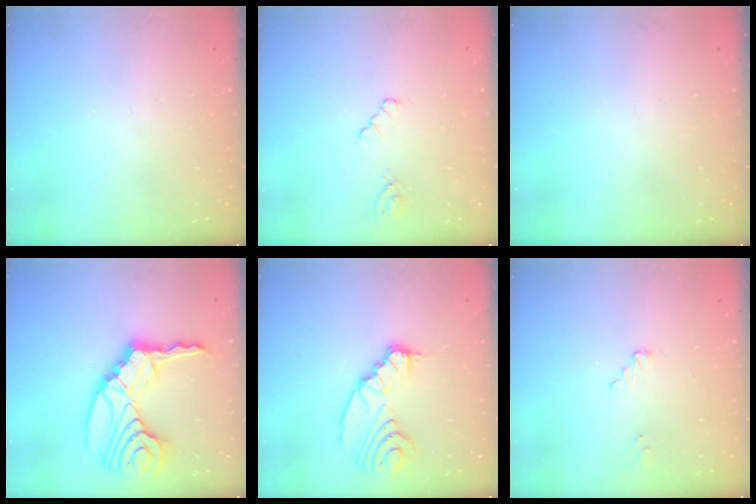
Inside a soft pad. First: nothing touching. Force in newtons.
{"total": 4.0, "press": 3.9, "slide": 0.6}
{"total": 0.0}
{"total": 18.4, "press": 18.1, "slide": 3.3}
{"total": 10.0, "press": 9.3, "slide": 3.7}
{"total": 2.5, "press": 2.5, "slide": 0.1}